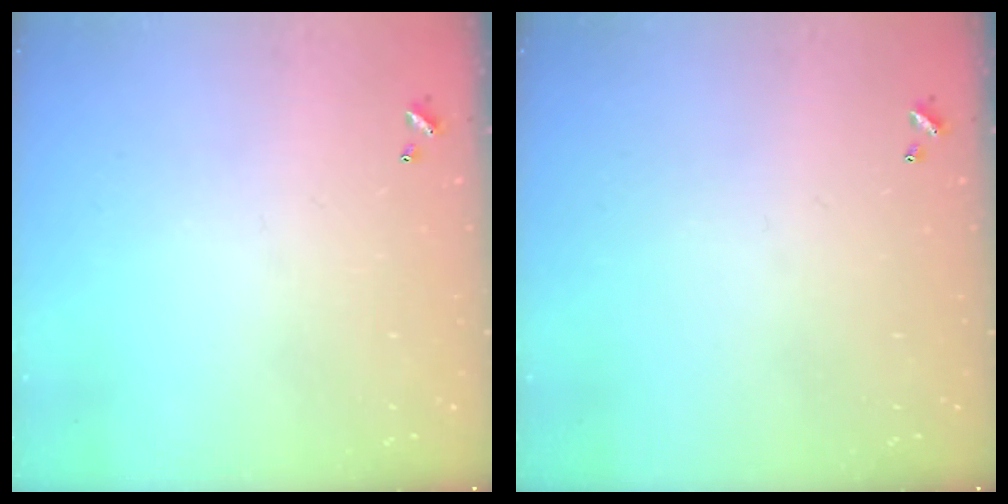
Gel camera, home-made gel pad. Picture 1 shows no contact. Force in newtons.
{"total": 0.0}